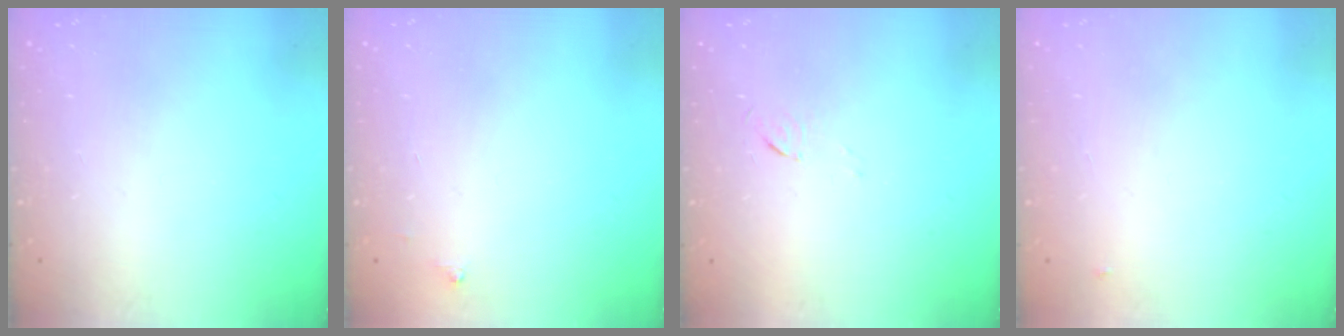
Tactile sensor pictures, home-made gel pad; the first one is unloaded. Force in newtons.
{"total": 2.5, "press": 2.5, "slide": 0.4}
{"total": 3.6, "press": 3.6, "slide": 0.3}
{"total": 2.8, "press": 2.8, "slide": 0.4}